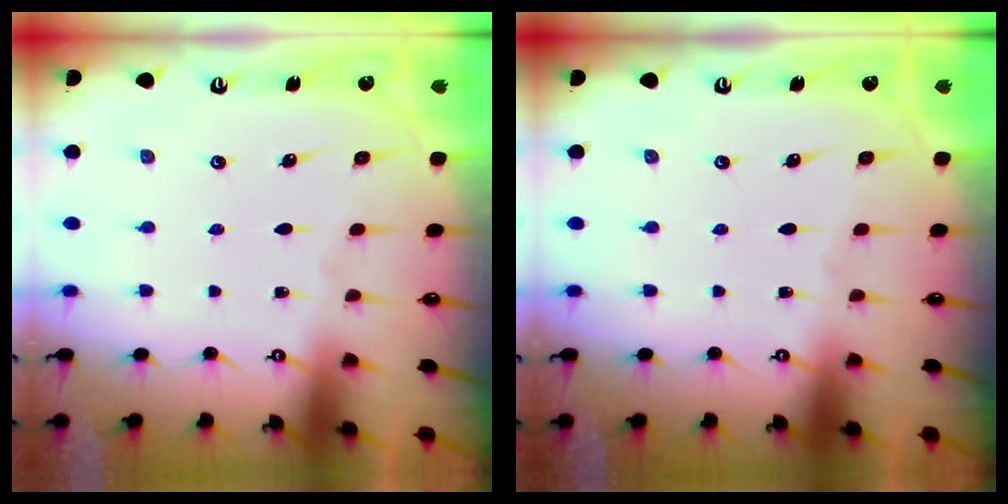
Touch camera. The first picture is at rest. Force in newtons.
{"total": 0.0}